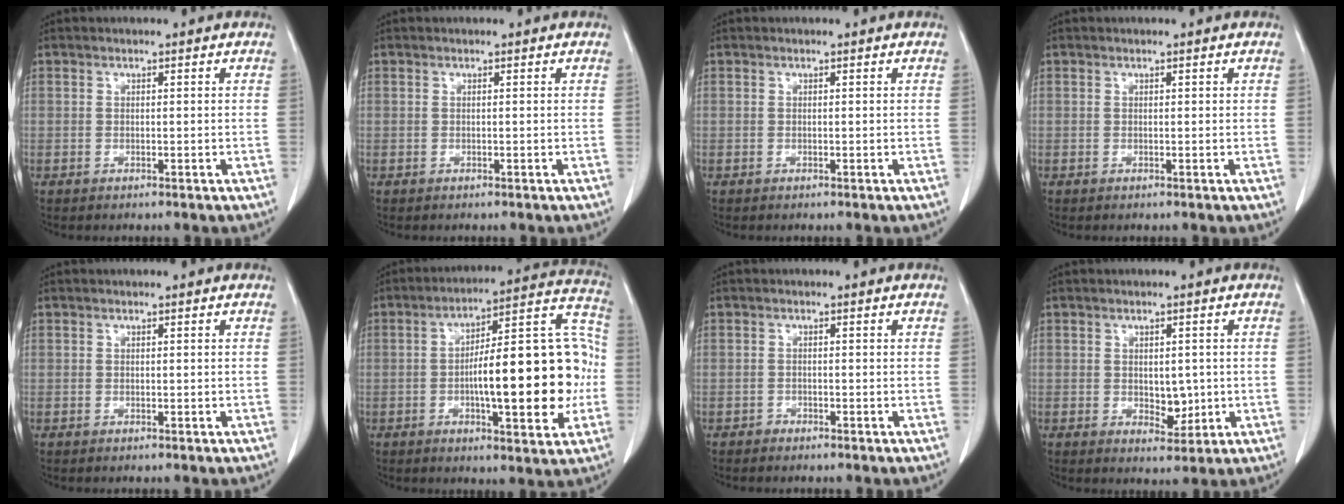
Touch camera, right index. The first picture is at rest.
{"total": 0.0}
{"total": 0.0}
{"total": 0.0}
{"total": 0.0}
{"total": 20.4, "force": [-2.3, 4.9, 19.7], "torque": [-0.272, 0.035, -0.033]}
{"total": 0.7, "force": [-0.6, 0.3, 0.0], "torque": [-0.001, 0.001, -0.014]}
{"total": 3.8, "force": [-0.1, 2.3, 3.1], "torque": [-0.040, -0.006, 0.008]}